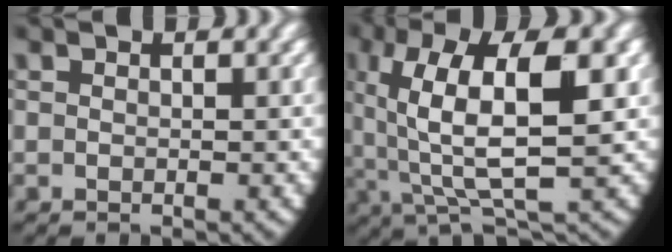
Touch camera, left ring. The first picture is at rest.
{"total": 10.3, "force": [1.2, 4.9, 8.9], "torque": [-0.156, -0.009, 0.027]}